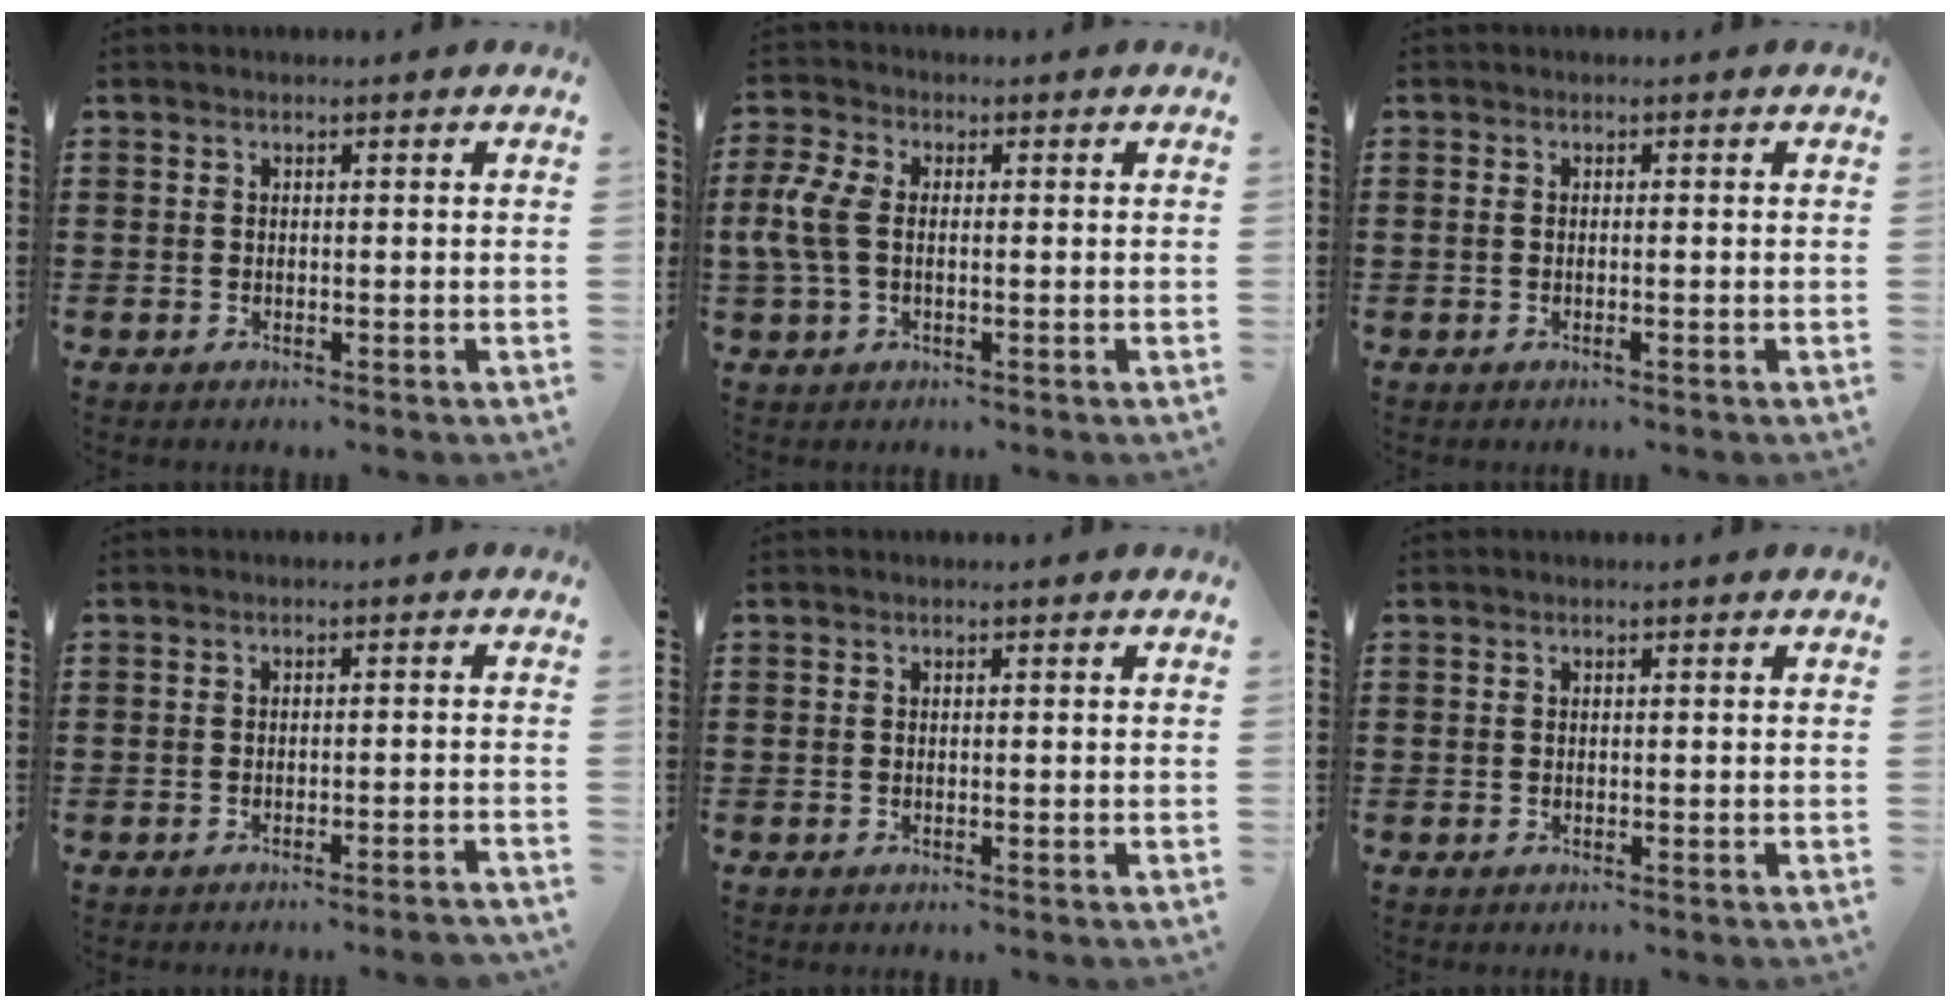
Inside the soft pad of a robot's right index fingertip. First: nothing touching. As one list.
[{"total": 5.6, "force": [-0.3, 3.1, 4.7], "torque": [-0.132, -0.007, -0.018]}, {"total": 0.8, "force": [-0.3, 0.1, 0.7], "torque": [-0.021, -0.006, -0.007]}, {"total": 1.4, "force": [-1.3, -0.2, 0.6], "torque": [-0.010, 0.002, -0.025]}, {"total": 0.0}, {"total": 0.0}]